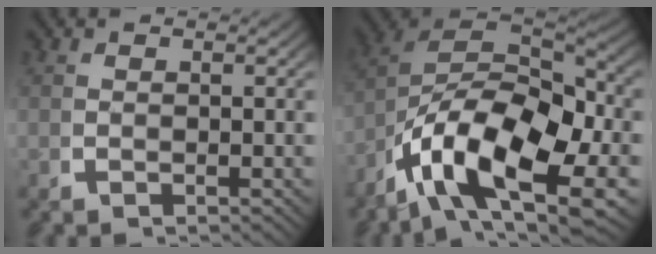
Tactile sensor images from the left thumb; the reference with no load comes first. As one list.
[{"total": 18.3, "force": [-2.1, 11.5, 14.1], "torque": [-0.296, -0.059, -0.016]}]